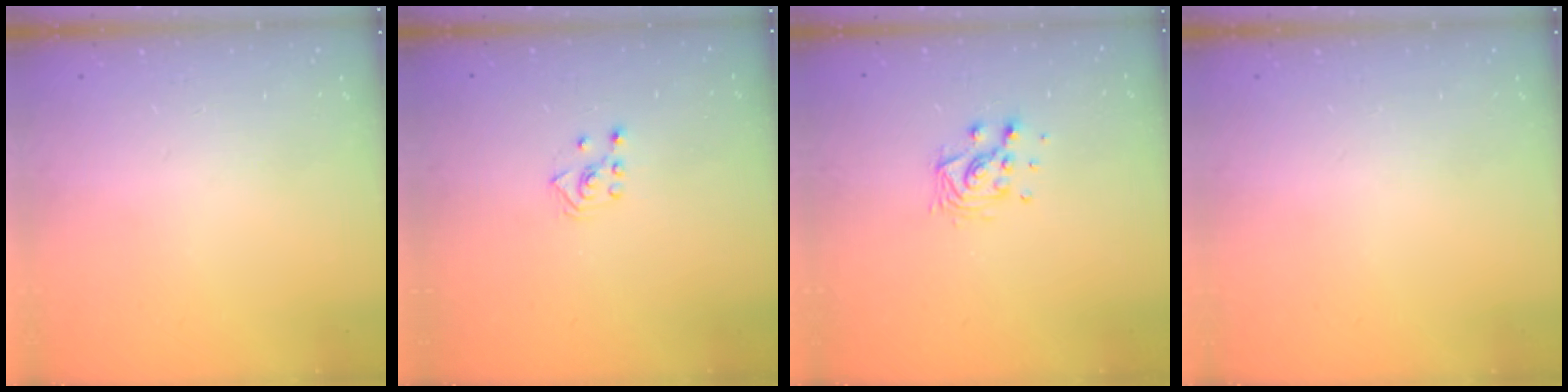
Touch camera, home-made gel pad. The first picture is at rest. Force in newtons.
{"total": 3.6, "press": 3.5, "slide": 0.7}
{"total": 9.8, "press": 9.8, "slide": 0.6}
{"total": 0.0}